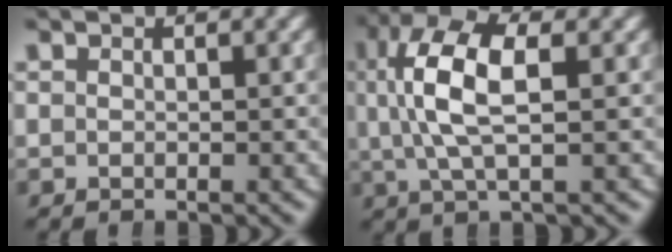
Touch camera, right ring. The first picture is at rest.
{"total": 7.6, "force": [1.6, 3.4, 6.6], "torque": [-0.132, 0.004, 0.029]}